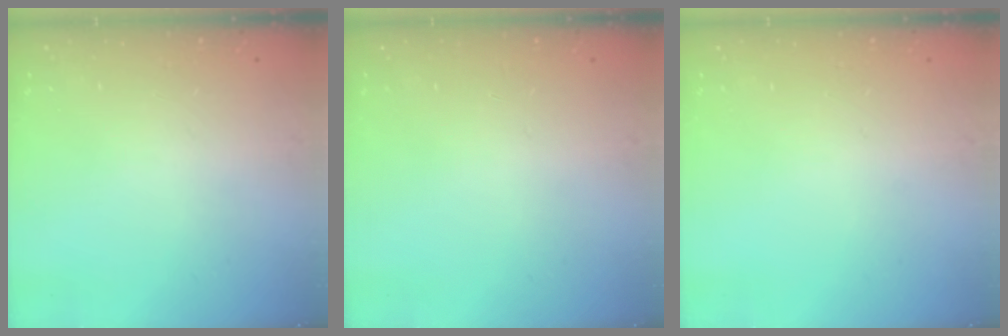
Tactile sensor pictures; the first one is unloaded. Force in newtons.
{"total": 0.0}
{"total": 0.0}